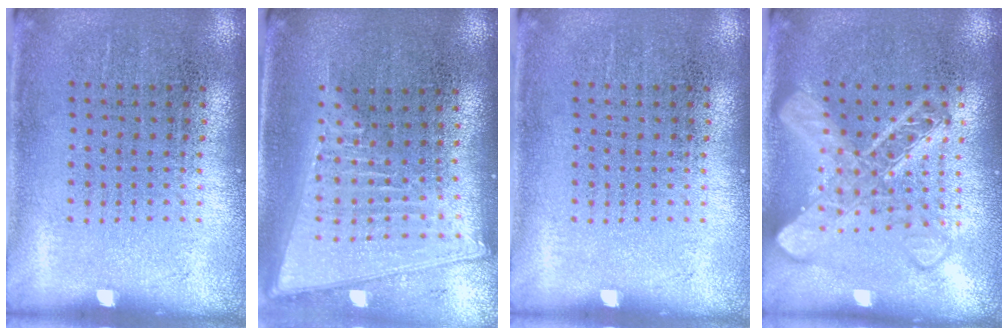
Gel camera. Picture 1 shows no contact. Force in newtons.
{"total": 2.2, "press": 1.9, "slide": 1.2}
{"total": 0.0}
{"total": 2.8, "press": 2.8, "slide": 0.5}